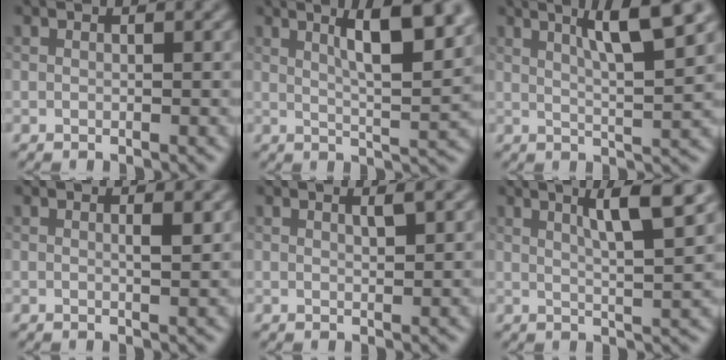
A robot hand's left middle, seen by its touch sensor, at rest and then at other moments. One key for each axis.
{"total": 8.1, "fx": 3.4, "fy": 2.1, "fz": 7.1, "tx": -0.091, "ty": 0.011, "tz": 0.052}
{"total": 6.6, "fx": 3.1, "fy": 1.2, "fz": 5.7, "tx": -0.080, "ty": 0.008, "tz": 0.050}
{"total": 1.1, "fx": 0.3, "fy": 0.2, "fz": 1.1, "tx": -0.018, "ty": 0.000, "tz": 0.001}
{"total": 1.1, "fx": 0.6, "fy": 0.2, "fz": 0.9, "tx": -0.018, "ty": -0.001, "tz": 0.009}
{"total": 5.6, "fx": 2.6, "fy": 0.9, "fz": 4.9, "tx": -0.072, "ty": 0.003, "tz": 0.040}